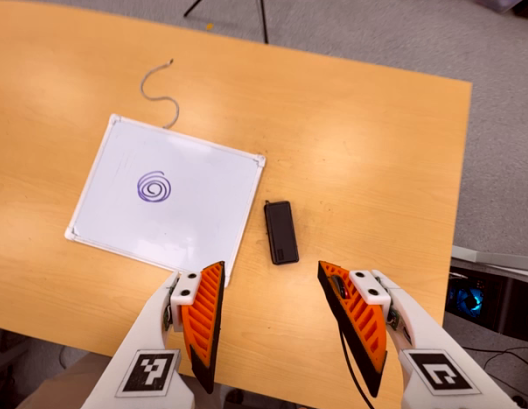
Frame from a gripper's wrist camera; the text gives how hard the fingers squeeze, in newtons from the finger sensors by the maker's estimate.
{"total": 0.0}